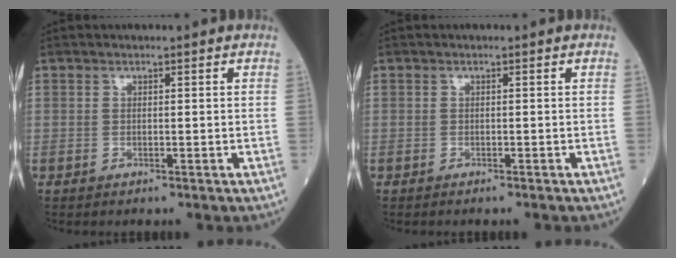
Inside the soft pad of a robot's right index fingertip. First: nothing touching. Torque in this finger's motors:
{"motor_torque": [-0.11, -0.10, -0.05, -0.01]}